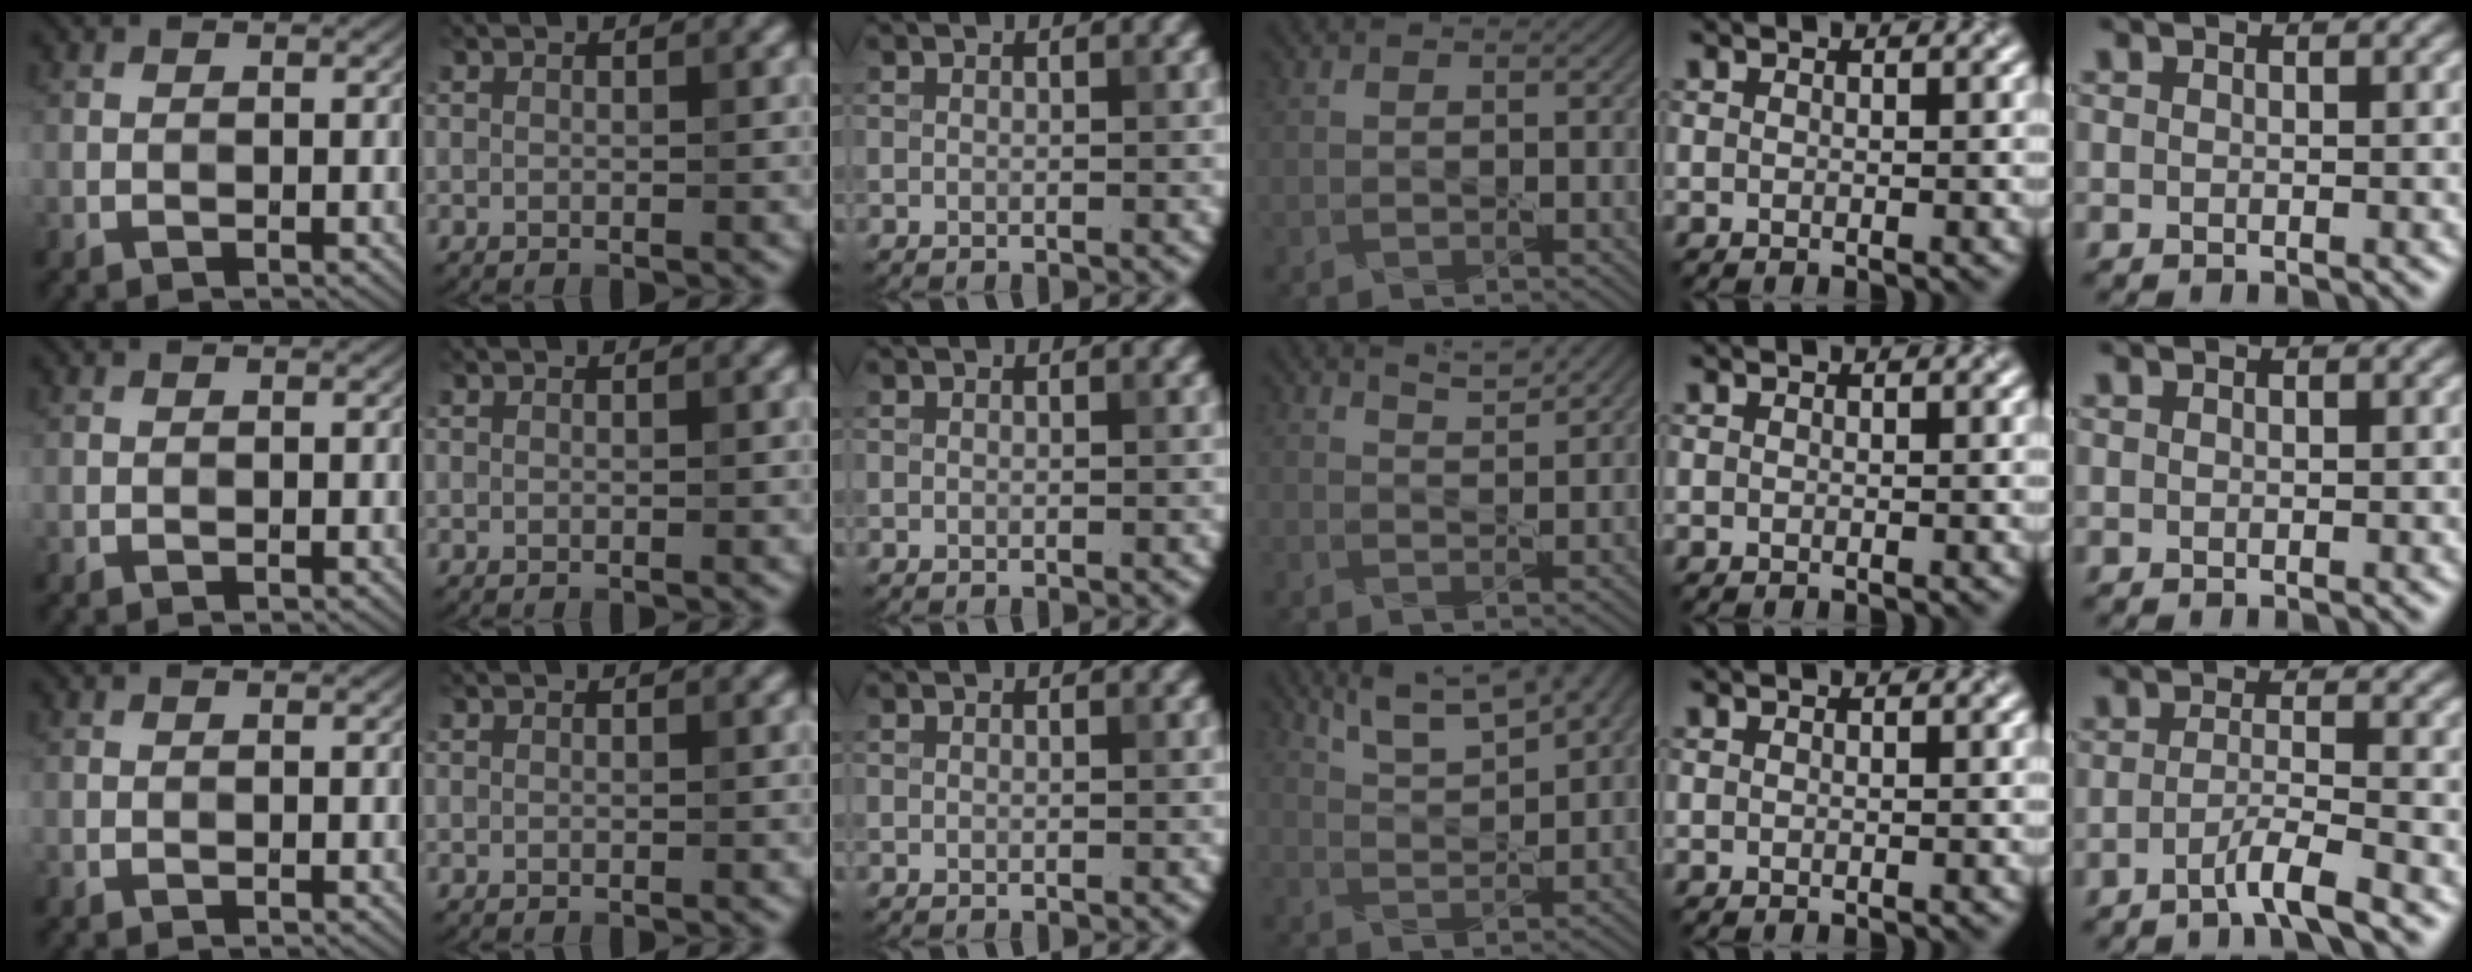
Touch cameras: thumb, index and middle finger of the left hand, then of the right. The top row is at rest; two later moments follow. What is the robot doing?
{"motion": "pour", "object": "sugar"}